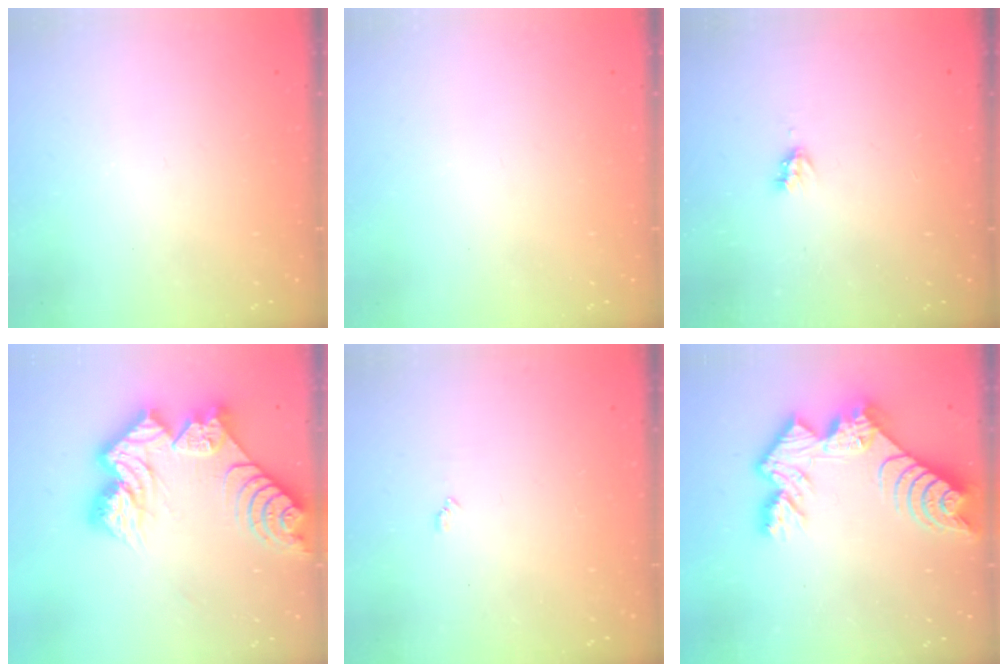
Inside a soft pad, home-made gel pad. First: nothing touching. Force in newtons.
{"total": 0.0}
{"total": 2.6, "press": 2.6, "slide": 0.4}
{"total": 19.0, "press": 18.9, "slide": 1.9}
{"total": 3.7, "press": 3.7, "slide": 0.4}
{"total": 13.8, "press": 13.8, "slide": 1.1}